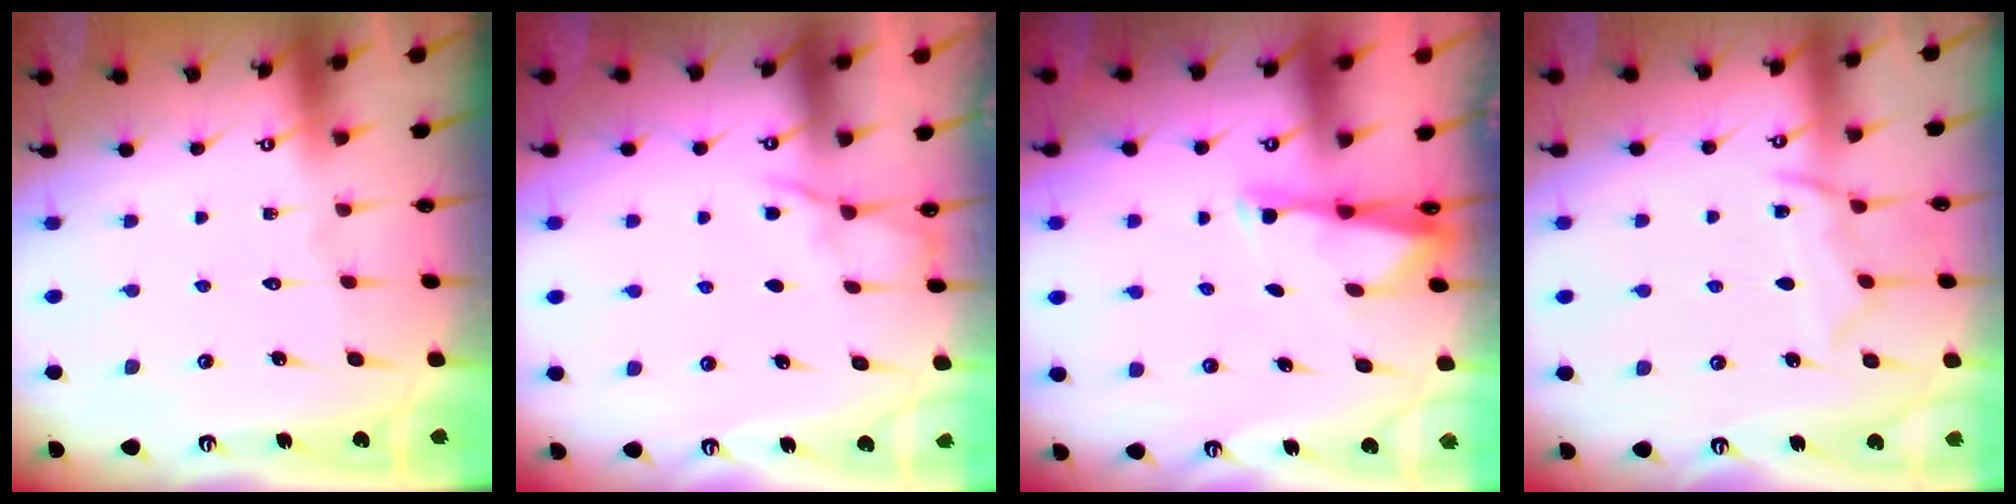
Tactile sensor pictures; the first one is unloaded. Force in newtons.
{"total": 3.6, "press": 3.6, "slide": 0.5}
{"total": 3.0, "press": 2.9, "slide": 0.5}
{"total": 9.0, "press": 8.9, "slide": 0.9}